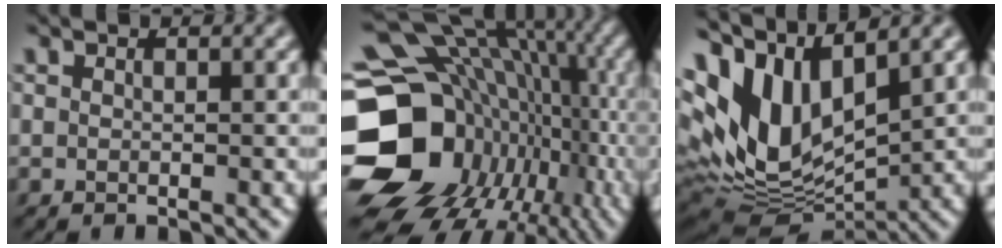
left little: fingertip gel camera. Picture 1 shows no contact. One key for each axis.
{"total": 21.1, "fx": -5.0, "fy": 17.6, "fz": 10.4, "tx": -0.174, "ty": -0.012, "tz": -0.085}
{"total": 11.2, "fx": 4.1, "fy": 5.8, "fz": 8.7, "tx": -0.190, "ty": 0.006, "tz": 0.076}